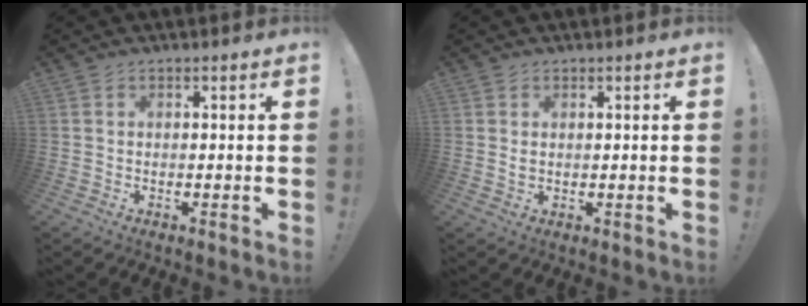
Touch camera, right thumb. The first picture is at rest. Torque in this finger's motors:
{"motor_torque": [-0.20, -0.20, -0.26, 0.26, 0.05]}